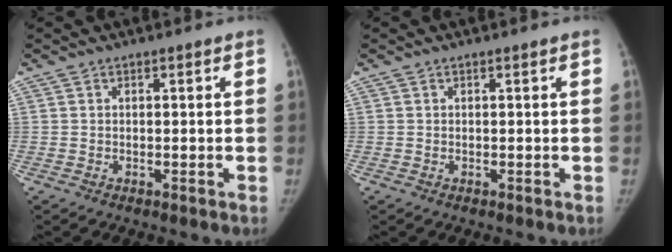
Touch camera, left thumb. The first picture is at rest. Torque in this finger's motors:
{"motor_torque": [0.00, 0.00, 0.17, -0.15, 0.00]}